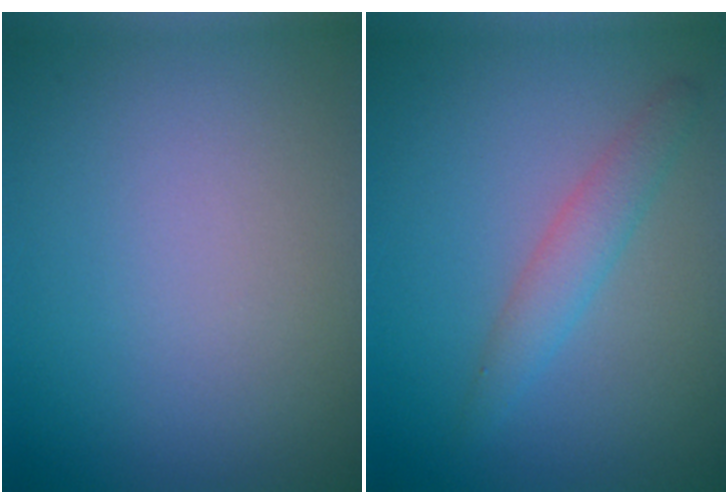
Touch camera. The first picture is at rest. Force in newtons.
{"total": 2.3, "press": 2.3, "slide": 0.0}